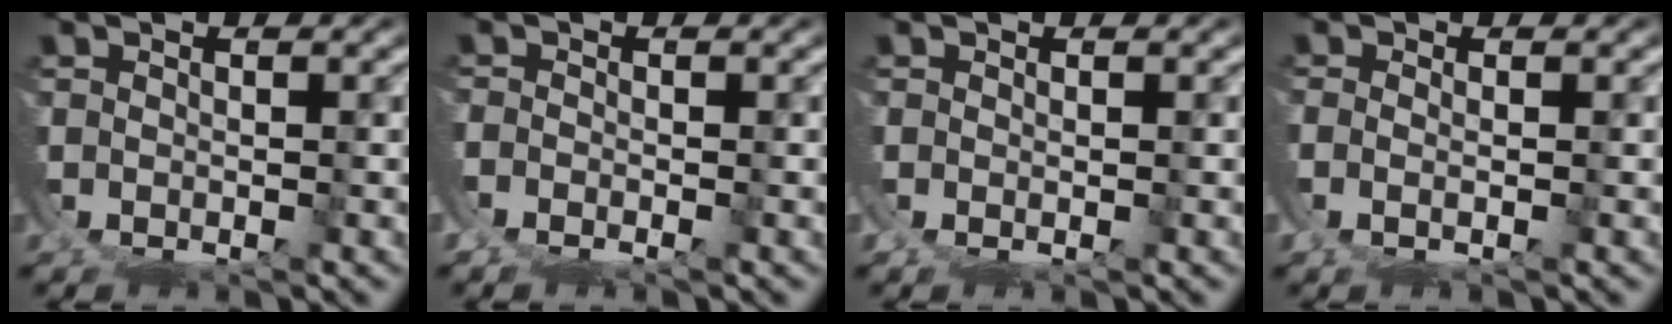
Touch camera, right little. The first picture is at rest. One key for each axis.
{"total": 2.7, "fx": -1.7, "fy": 1.9, "fz": 0.9, "tx": -0.028, "ty": -0.005, "tz": -0.035}
{"total": 1.0, "fx": 0.1, "fy": 0.8, "fz": 0.7, "tx": -0.019, "ty": 0.001, "tz": -0.001}
{"total": 1.4, "fx": -0.5, "fy": 0.5, "fz": 1.2, "tx": -0.032, "ty": -0.009, "tz": -0.008}